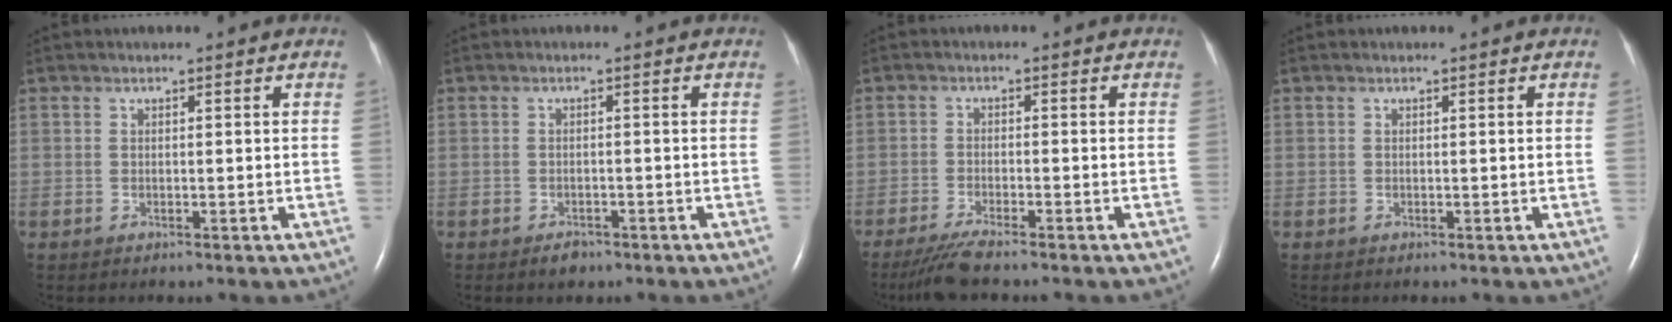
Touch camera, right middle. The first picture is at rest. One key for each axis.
{"total": 1.7, "fx": -1.3, "fy": 1.0, "fz": 0.6, "tx": -0.014, "ty": 0.001, "tz": -0.015}
{"total": 4.3, "fx": -3.7, "fy": -0.3, "fz": 2.3, "tx": -0.051, "ty": -0.016, "tz": -0.072}
{"total": 0.0}